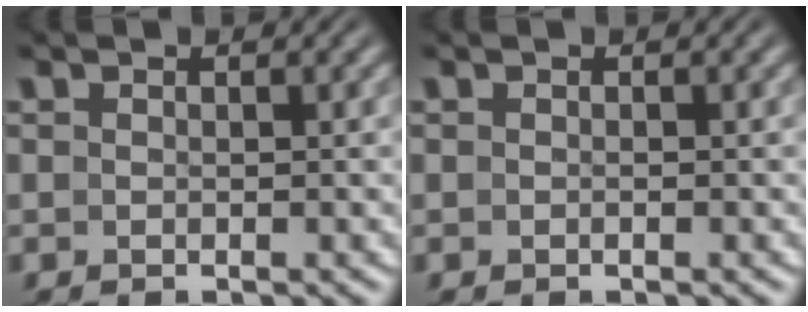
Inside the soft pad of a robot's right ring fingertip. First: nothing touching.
{"total": 0.0}